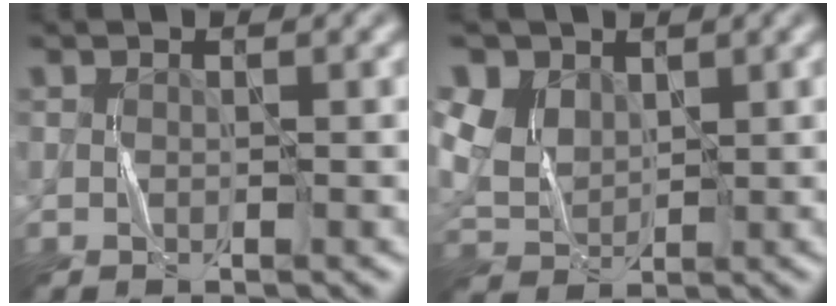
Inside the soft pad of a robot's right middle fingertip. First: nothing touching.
{"total": 4.7, "force": [1.9, 3.6, 2.3], "torque": [-0.062, 0.003, 0.037]}